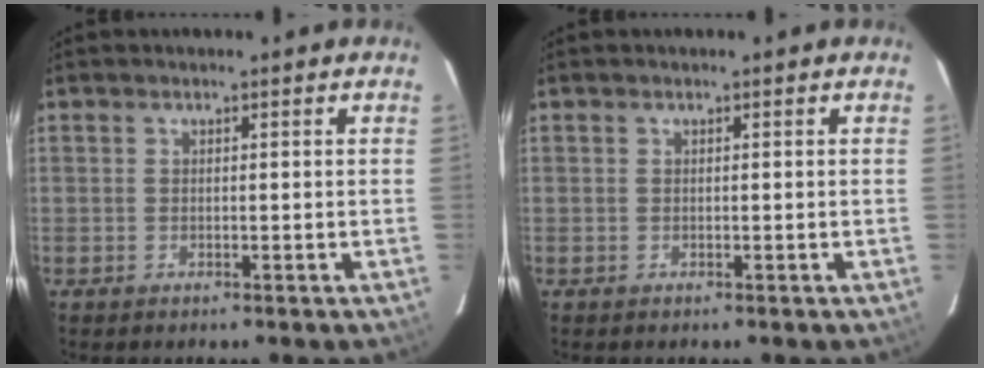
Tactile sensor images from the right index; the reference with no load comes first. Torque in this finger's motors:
{"motor_torque": [0.14, 0.00, 0.06, 0.01]}